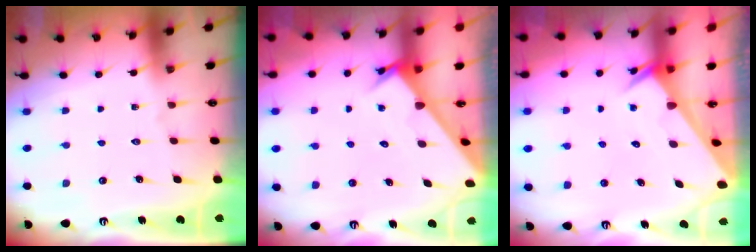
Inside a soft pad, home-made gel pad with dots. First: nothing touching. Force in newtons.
{"total": 2.9, "press": 2.9, "slide": 0.1}
{"total": 2.0, "press": 2.0, "slide": 0.1}